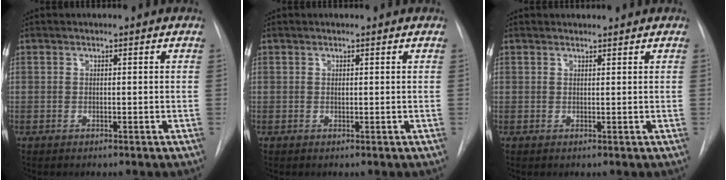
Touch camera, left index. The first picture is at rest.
{"total": 0.0}
{"total": 1.5, "force": [1.5, 0.2, 0.0], "torque": [-0.006, 0.007, 0.021]}